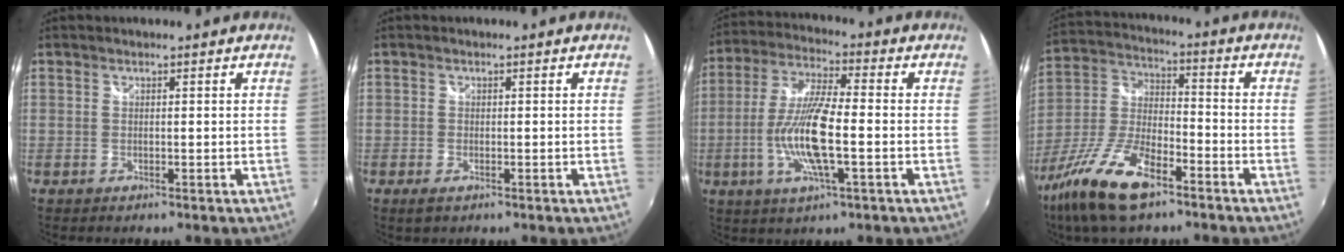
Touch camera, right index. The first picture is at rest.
{"total": 1.8, "force": [-1.1, 0.8, 1.1], "torque": [-0.022, -0.005, -0.018]}
{"total": 13.3, "force": [-3.0, 2.5, 12.7], "torque": [-0.258, -0.007, -0.058]}
{"total": 16.8, "force": [-10.7, 5.8, 11.7], "torque": [-0.258, -0.023, -0.208]}